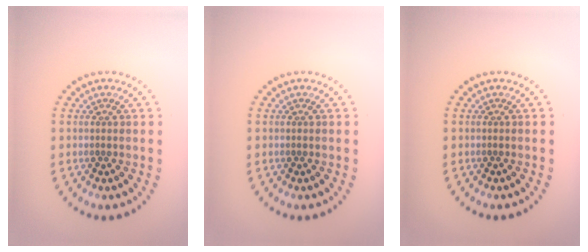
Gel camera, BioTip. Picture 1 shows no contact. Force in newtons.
{"total": 0.0}
{"total": 0.0}